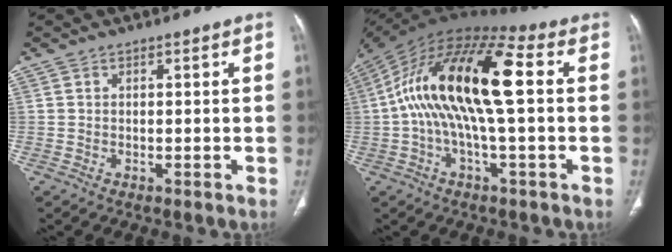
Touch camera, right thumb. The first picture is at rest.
{"total": 19.1, "force": [0.7, 6.6, 17.9], "torque": [-0.350, 0.043, 0.002]}